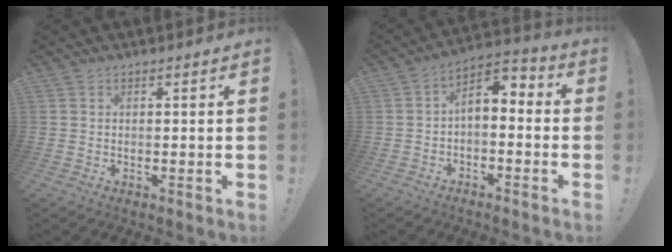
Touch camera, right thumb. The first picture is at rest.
{"total": 4.4, "force": [-1.2, 2.9, 3.1], "torque": [-0.048, 0.007, -0.020]}